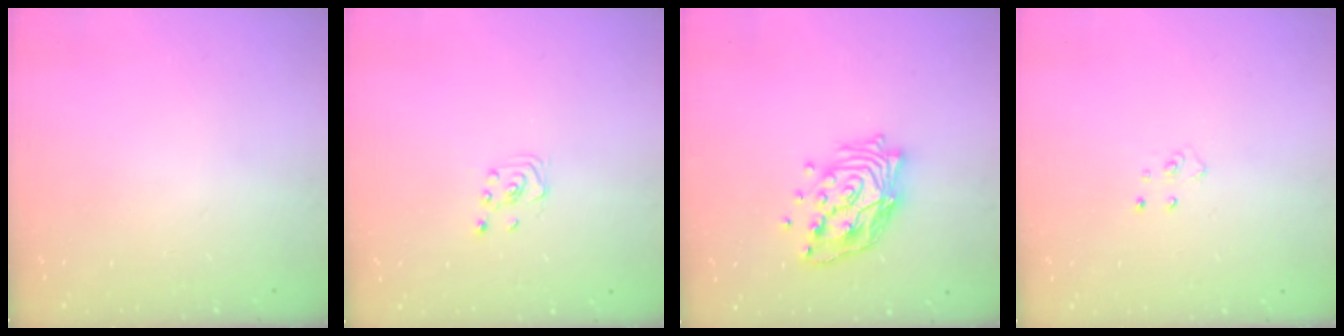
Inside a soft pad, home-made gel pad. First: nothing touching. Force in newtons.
{"total": 2.3, "press": 2.2, "slide": 0.8}
{"total": 14.9, "press": 14.8, "slide": 1.1}
{"total": 4.7, "press": 4.6, "slide": 0.4}